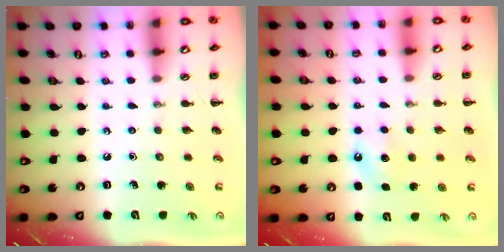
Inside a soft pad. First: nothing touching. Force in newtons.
{"total": 6.8, "press": 6.6, "slide": 1.6}